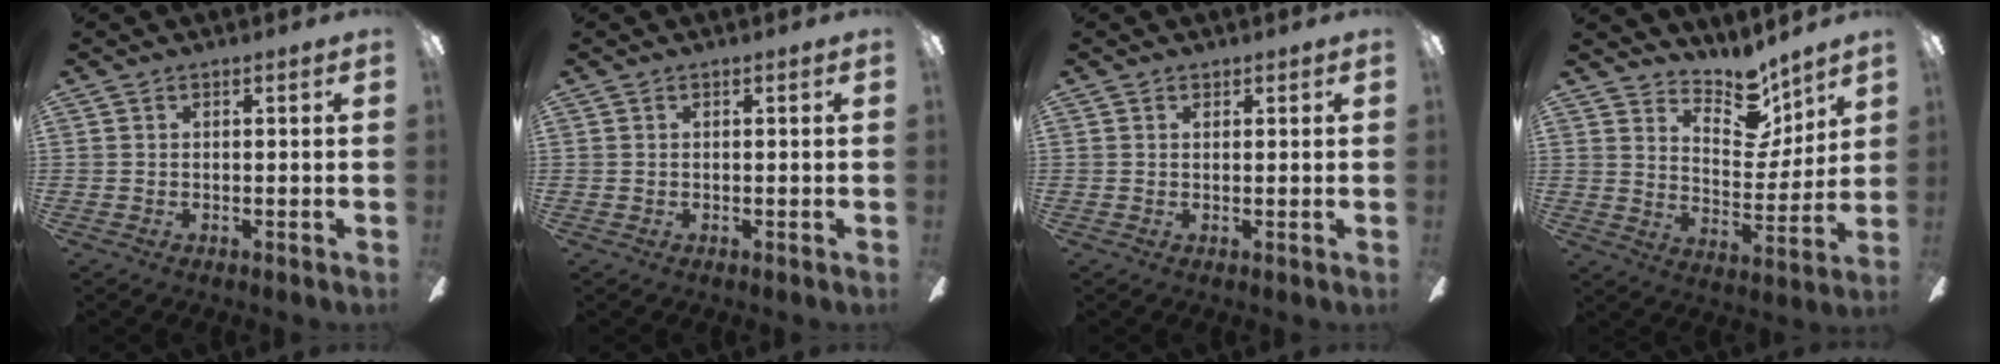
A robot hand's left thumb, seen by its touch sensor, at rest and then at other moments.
{"total": 0.0}
{"total": 0.7, "force": [0.6, 0.4, 0.1], "torque": [0.004, -0.003, 0.011]}
{"total": 11.0, "force": [8.9, 4.7, 4.2], "torque": [-0.063, -0.073, 0.164]}